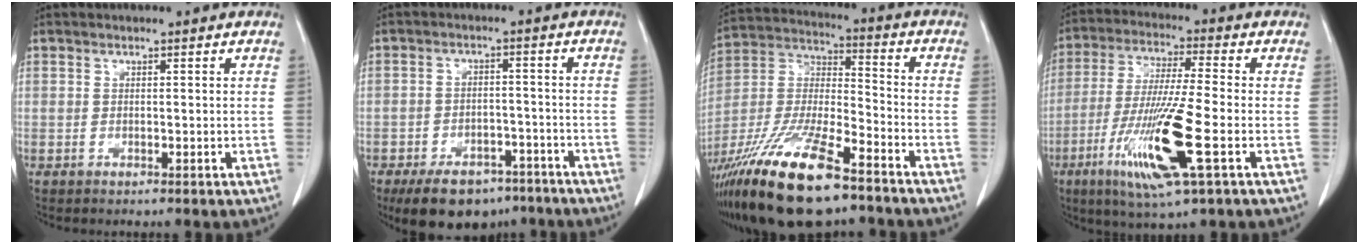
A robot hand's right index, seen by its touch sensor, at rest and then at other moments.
{"total": 11.5, "force": [-8.4, 6.1, 5.0], "torque": [-0.073, 0.005, -0.127]}
{"total": 22.7, "force": [-15.6, 5.0, 15.7], "torque": [-0.347, -0.039, -0.285]}
{"total": 14.4, "force": [-5.0, 0.4, 13.5], "torque": [-0.273, -0.027, -0.093]}